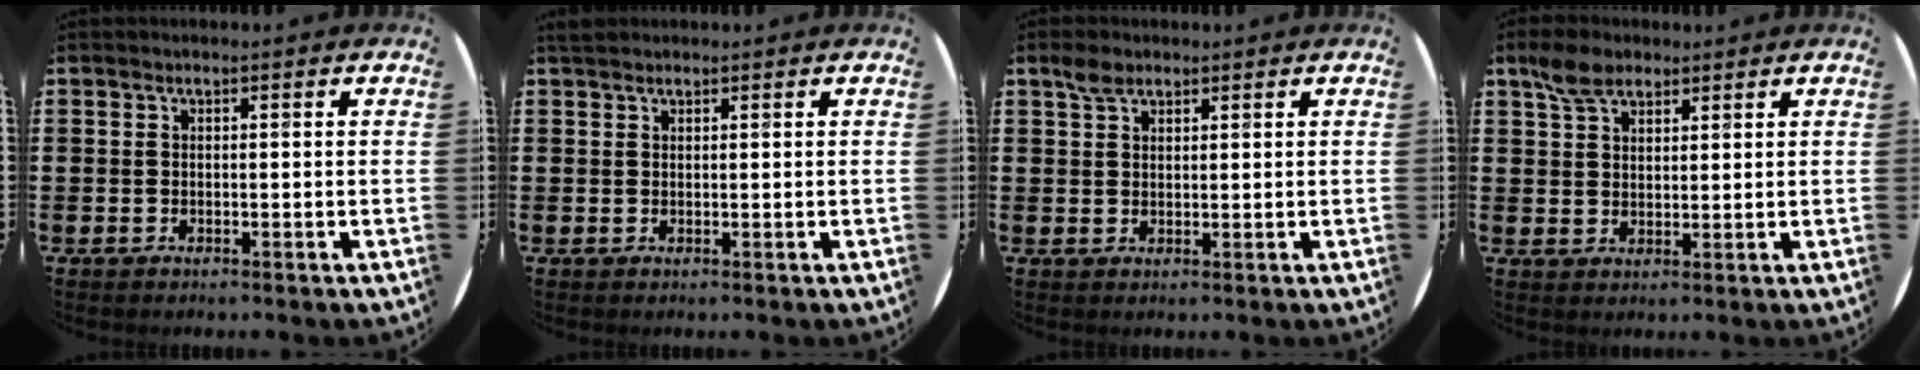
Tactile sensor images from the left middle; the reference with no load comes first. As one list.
[{"total": 1.1, "force": [1.0, 0.4, 0.1], "torque": [0.005, 0.001, 0.017]}, {"total": 2.6, "force": [1.9, 1.5, 1.0], "torque": [-0.013, 0.002, 0.035]}, {"total": 4.6, "force": [3.5, 2.5, 1.7], "torque": [-0.034, 0.003, 0.065]}]